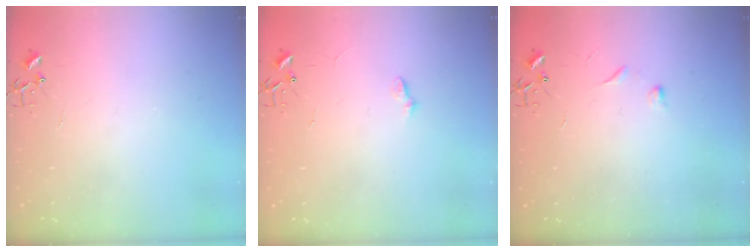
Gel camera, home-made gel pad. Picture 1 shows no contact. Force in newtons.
{"total": 5.0, "press": 4.9, "slide": 0.6}
{"total": 4.7, "press": 4.6, "slide": 0.6}